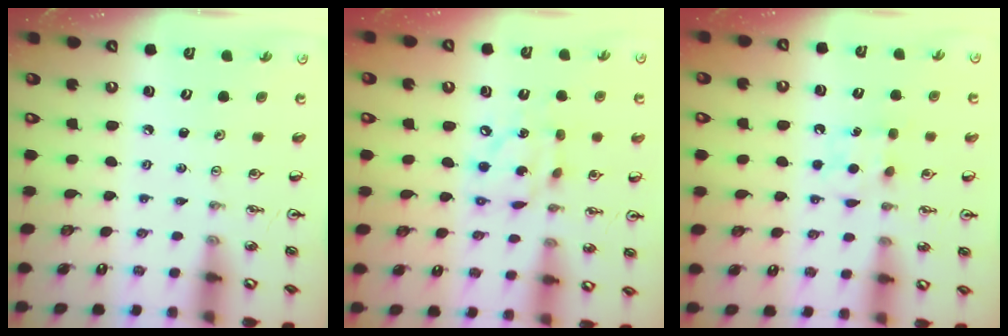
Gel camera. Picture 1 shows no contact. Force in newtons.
{"total": 10.6, "press": 10.6, "slide": 0.6}
{"total": 7.2, "press": 7.2, "slide": 0.7}